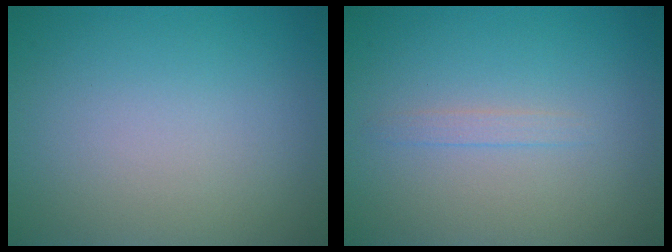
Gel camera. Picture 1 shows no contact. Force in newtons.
{"total": 0.8, "press": 0.8, "slide": 0.2}